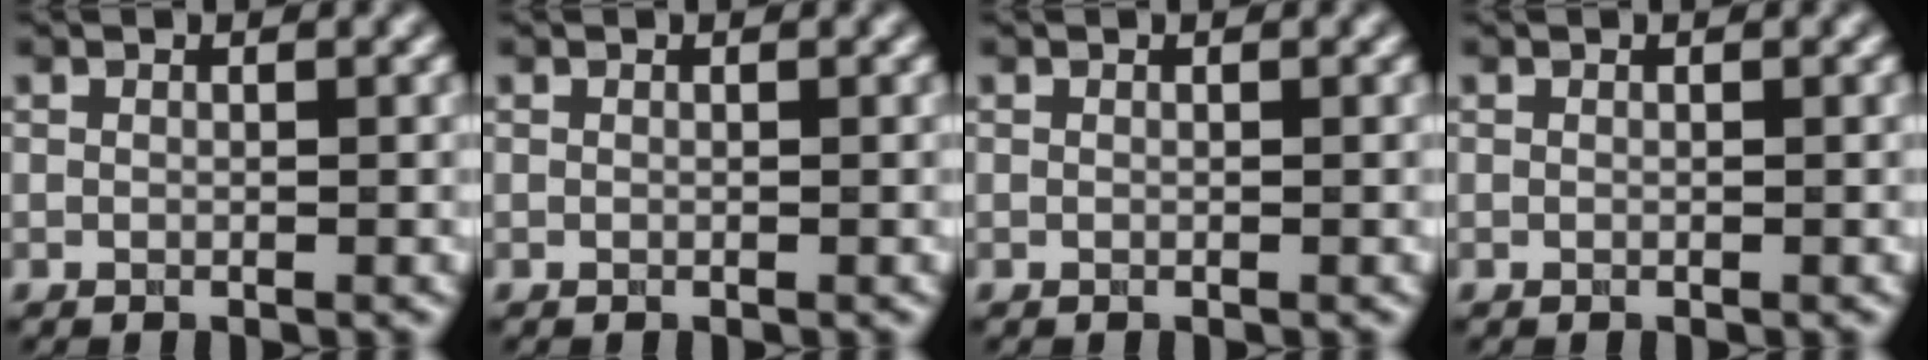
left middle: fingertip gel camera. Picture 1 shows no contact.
{"total": 0.0}
{"total": 0.0}
{"total": 0.0}